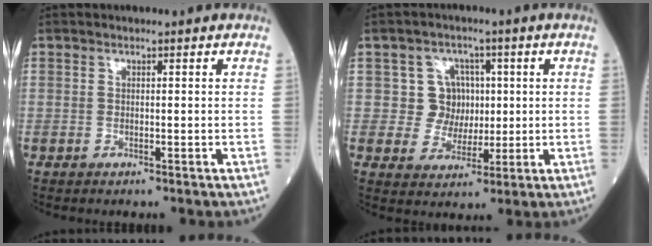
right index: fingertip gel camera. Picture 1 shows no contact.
{"total": 5.9, "force": [0.9, 5.7, 0.8], "torque": [-0.003, 0.014, 0.017]}